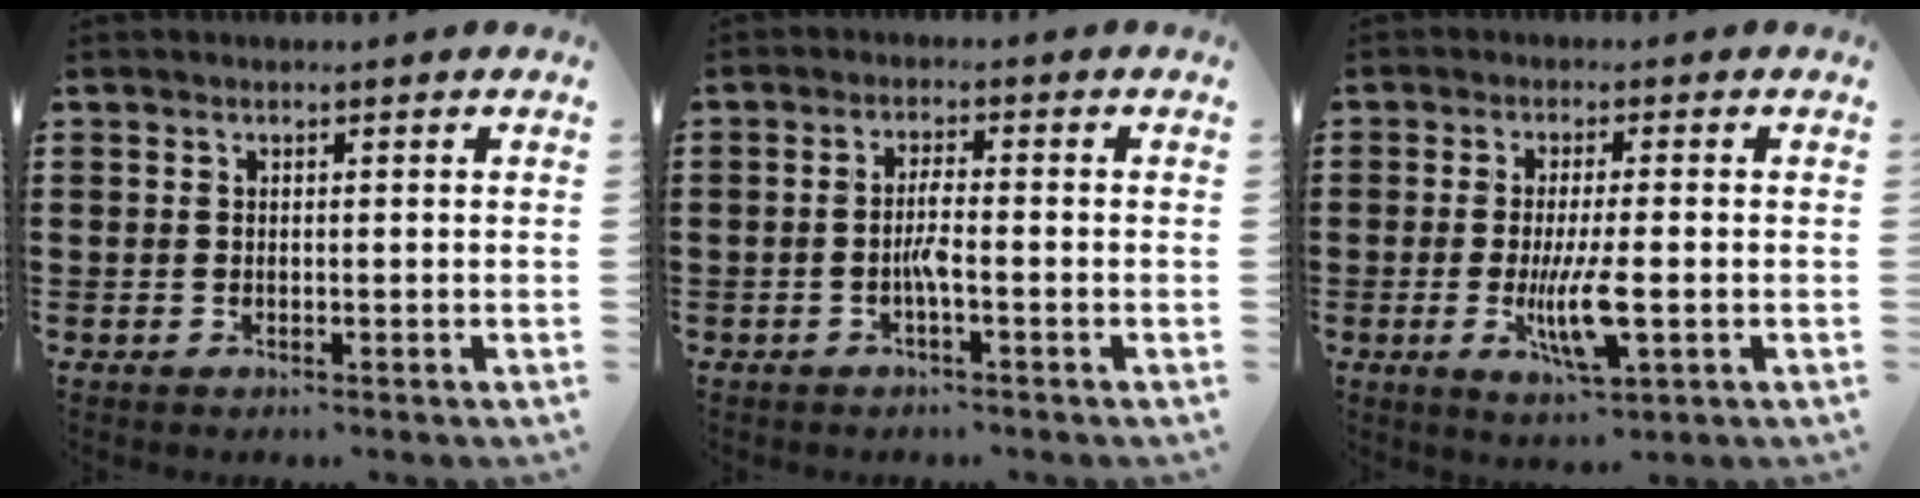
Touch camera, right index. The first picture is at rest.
{"total": 2.8, "force": [-1.0, 0.3, 2.6], "torque": [-0.064, -0.004, -0.023]}
{"total": 7.3, "force": [-1.7, 1.5, 6.9], "torque": [-0.143, -0.019, -0.032]}